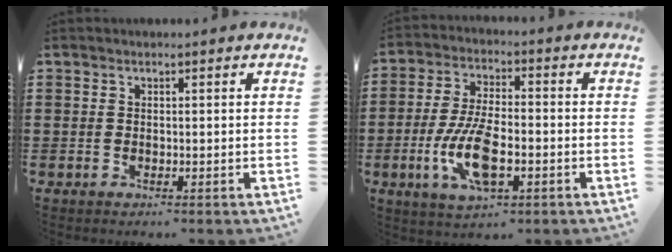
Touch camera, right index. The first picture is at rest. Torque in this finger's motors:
{"motor_torque": [2.14, 0.00, 1.05, 0.21]}